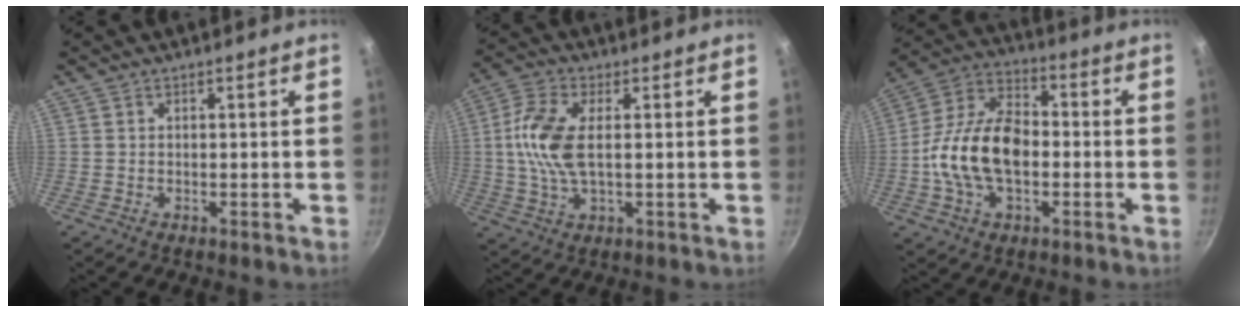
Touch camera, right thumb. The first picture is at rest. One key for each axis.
{"total": 10.1, "fx": 1.0, "fy": 4.6, "fz": 8.9, "tx": -0.194, "ty": 0.009, "tz": 0.012}
{"total": 16.2, "fx": -2.2, "fy": 9.8, "fz": 12.7, "tx": -0.215, "ty": 0.036, "tz": -0.055}